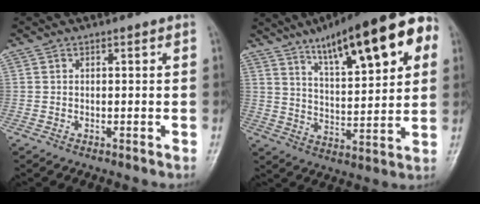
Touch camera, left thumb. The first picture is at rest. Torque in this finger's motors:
{"motor_torque": [2.06, 2.07, 1.87, -0.90, 0.18]}